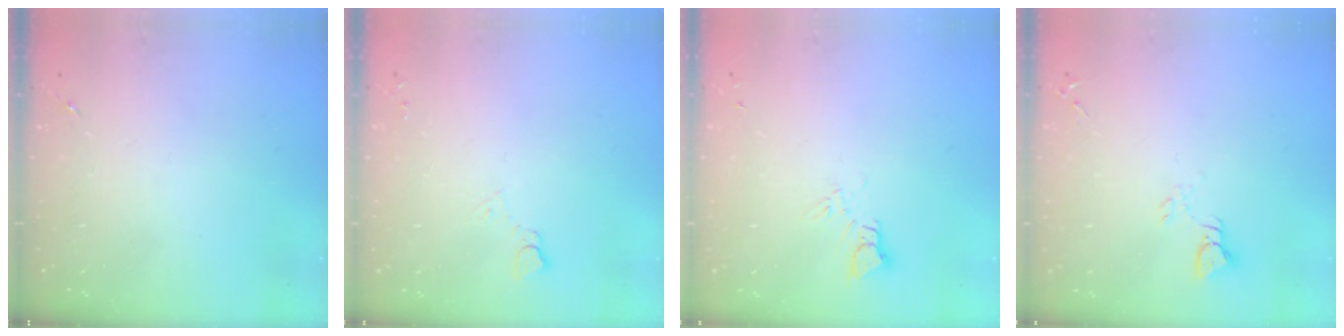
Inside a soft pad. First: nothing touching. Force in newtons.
{"total": 3.8, "press": 3.7, "slide": 0.5}
{"total": 3.8, "press": 3.8, "slide": 0.3}
{"total": 2.8, "press": 2.8, "slide": 0.2}